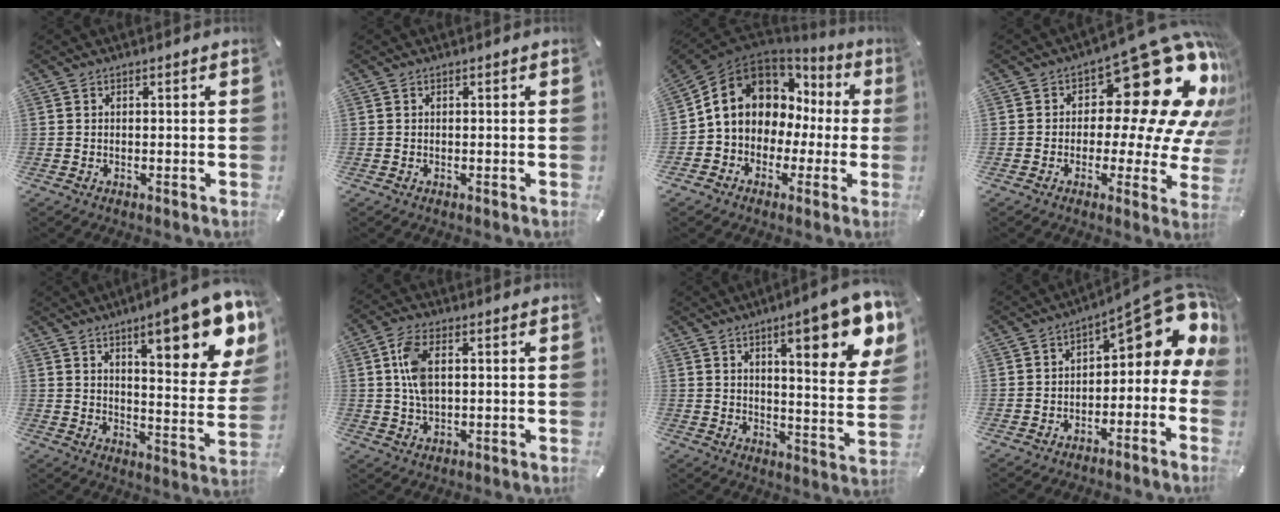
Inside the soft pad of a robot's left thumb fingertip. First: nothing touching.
{"total": 0.0}
{"total": 11.5, "force": [2.5, 10.0, 5.2], "torque": [-0.109, -0.012, 0.050]}
{"total": 24.9, "force": [9.8, 11.0, 20.0], "torque": [-0.278, -0.077, 0.163]}
{"total": 17.6, "force": [10.3, 4.9, 13.4], "torque": [-0.178, -0.068, 0.158]}
{"total": 6.9, "force": [1.3, 3.6, 5.8], "torque": [-0.141, 0.002, 0.018]}
{"total": 16.5, "force": [8.8, 4.3, 13.3], "torque": [-0.177, -0.048, 0.130]}
{"total": 12.1, "force": [4.7, 5.7, 9.6], "torque": [-0.110, -0.046, 0.070]}